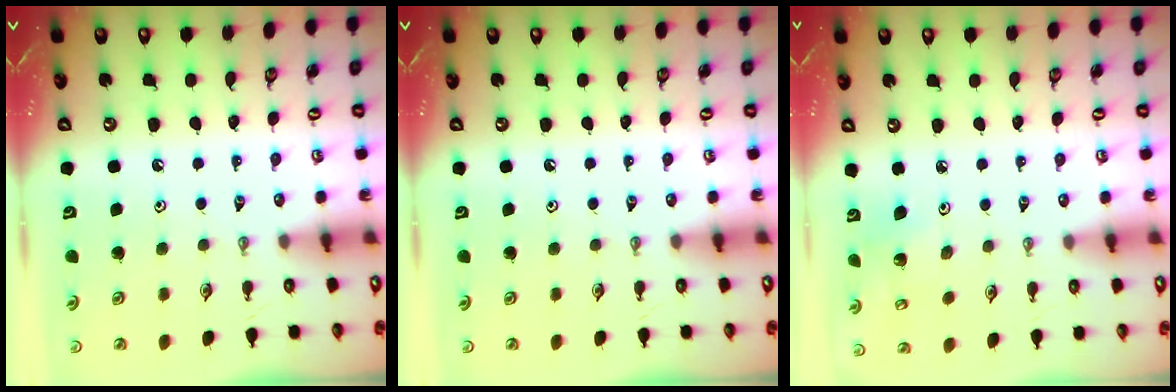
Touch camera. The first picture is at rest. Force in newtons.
{"total": 0.0}
{"total": 3.7, "press": 3.5, "slide": 1.4}